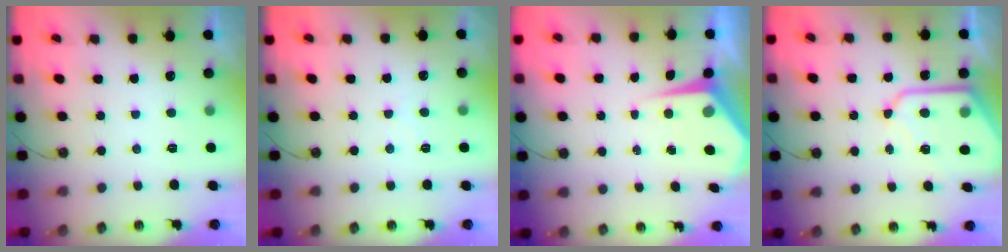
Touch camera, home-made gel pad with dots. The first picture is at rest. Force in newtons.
{"total": 3.9, "press": 3.9, "slide": 0.7}
{"total": 5.3, "press": 5.3, "slide": 0.1}
{"total": 10.7, "press": 10.7, "slide": 0.9}